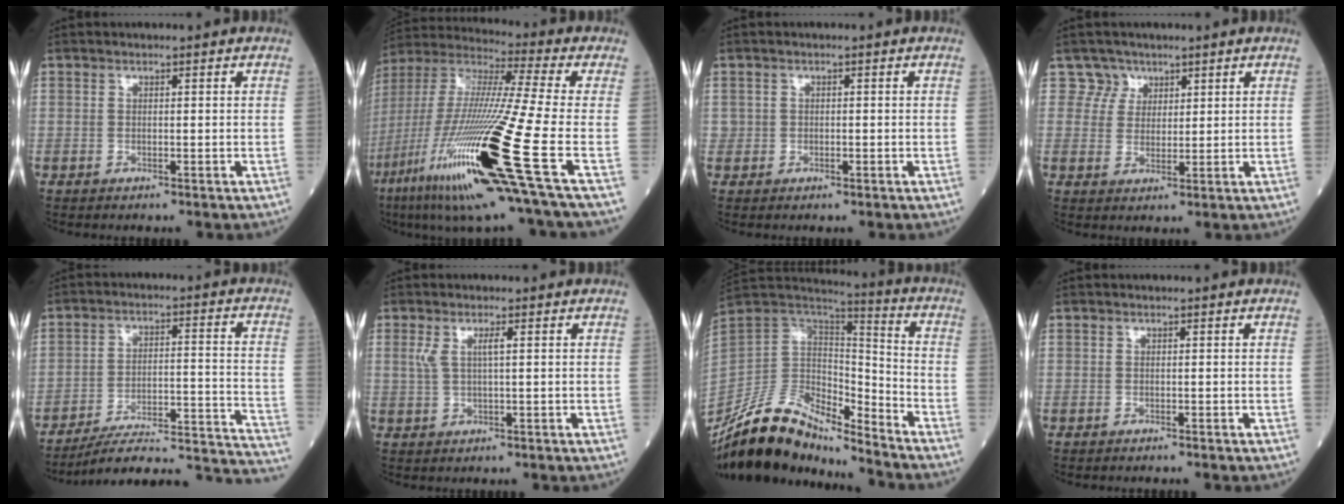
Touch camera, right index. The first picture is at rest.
{"total": 25.9, "force": [-10.0, 0.0, 23.9], "torque": [-0.476, -0.056, -0.187]}
{"total": 0.8, "force": [-0.1, 0.7, 0.2], "torque": [-0.003, 0.002, 0.000]}
{"total": 3.5, "force": [2.3, 2.5, -0.9], "torque": [0.027, 0.000, 0.039]}
{"total": 21.6, "force": [-20.7, 0.6, 6.4], "torque": [-0.031, 0.020, -0.281]}
{"total": 2.3, "force": [0.7, 0.2, 2.2], "torque": [-0.054, 0.011, 0.019]}
{"total": 16.9, "force": [-14.3, 5.0, 7.5], "torque": [-0.131, 0.041, -0.261]}
{"total": 1.3, "force": [-1.1, -0.1, 0.6], "torque": [-0.005, 0.002, -0.012]}